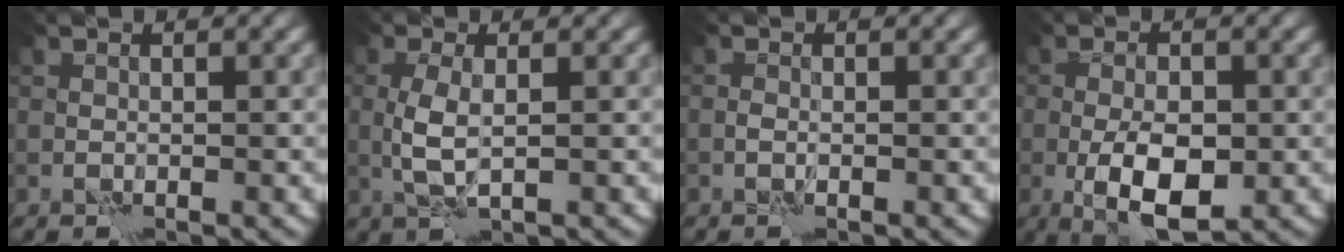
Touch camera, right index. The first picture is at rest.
{"total": 2.7, "force": [0.2, 0.7, 2.6], "torque": [-0.062, -0.001, 0.004]}
{"total": 0.5, "force": [-0.1, 0.1, 0.5], "torque": [-0.011, 0.002, -0.005]}
{"total": 6.1, "force": [-1.6, 2.5, 5.4], "torque": [-0.095, -0.004, -0.028]}